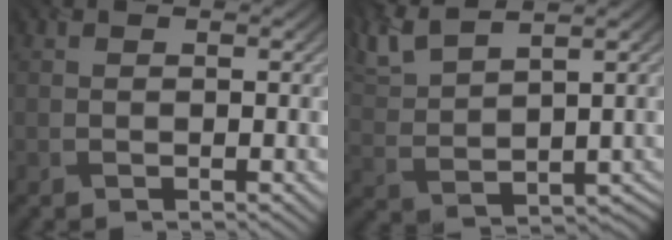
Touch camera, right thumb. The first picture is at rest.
{"total": 7.6, "force": [5.6, 2.2, 4.6], "torque": [-0.114, 0.018, 0.118]}